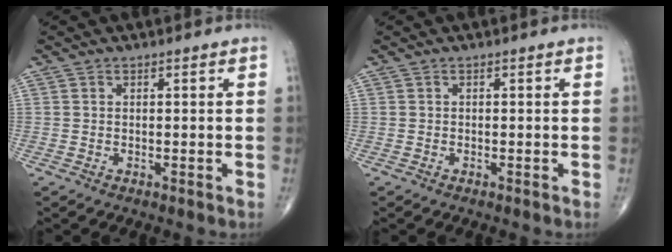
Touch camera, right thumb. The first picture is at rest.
{"total": 0.0}